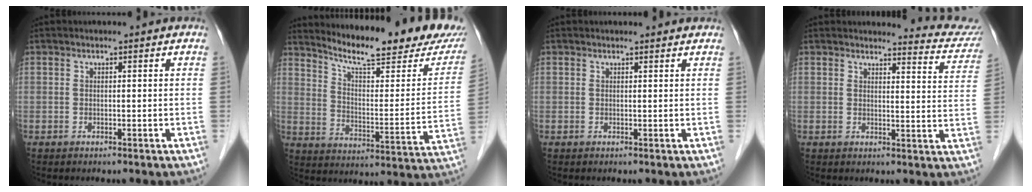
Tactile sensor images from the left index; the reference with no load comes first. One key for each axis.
{"total": 22.3, "fx": 19.5, "fy": 2.5, "fz": 10.6, "tx": -0.156, "ty": -0.058, "tz": 0.260}
{"total": 2.0, "fx": 2.0, "fy": 0.2, "fz": 0.3, "tx": -0.011, "ty": 0.004, "tz": 0.019}
{"total": 8.0, "fx": 8.0, "fy": 0.6, "fz": 0.3, "tx": 0.005, "ty": -0.048, "tz": 0.070}